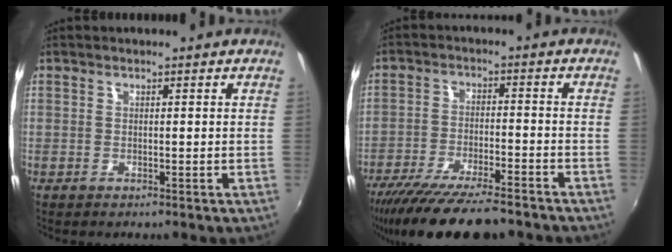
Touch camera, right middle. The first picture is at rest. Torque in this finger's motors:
{"motor_torque": [1.08, -1.06, 0.36, 0.13]}